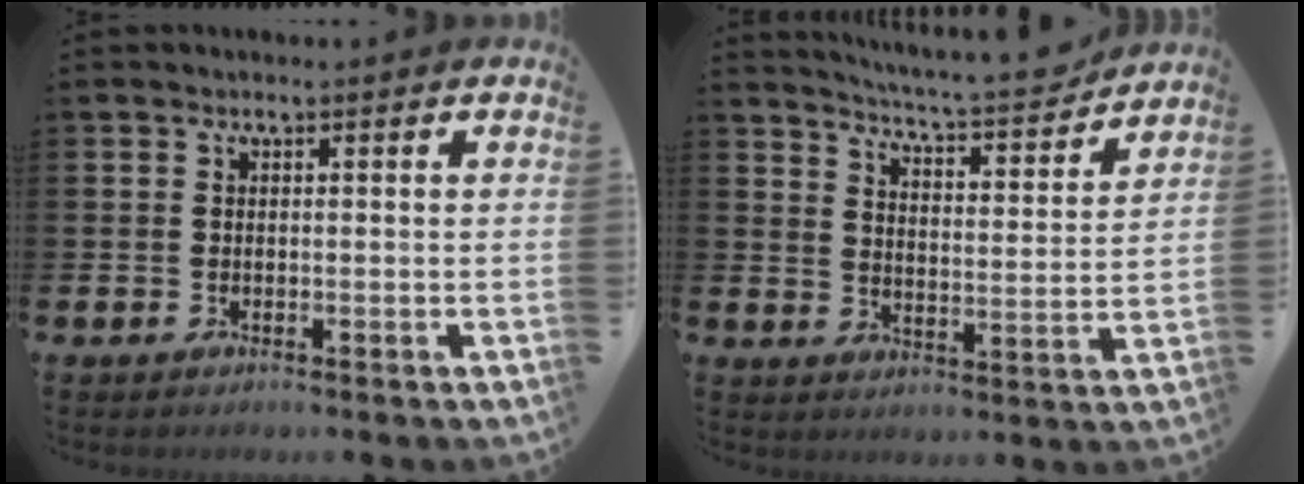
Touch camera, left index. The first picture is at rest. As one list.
[{"total": 6.4, "force": [6.2, 0.0, 1.5], "torque": [-0.048, -0.052, 0.104]}]